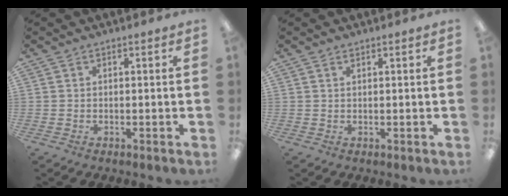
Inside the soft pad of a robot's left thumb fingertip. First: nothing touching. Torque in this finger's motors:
{"motor_torque": [-0.08, -0.09, -0.37, 0.20, 0.06]}